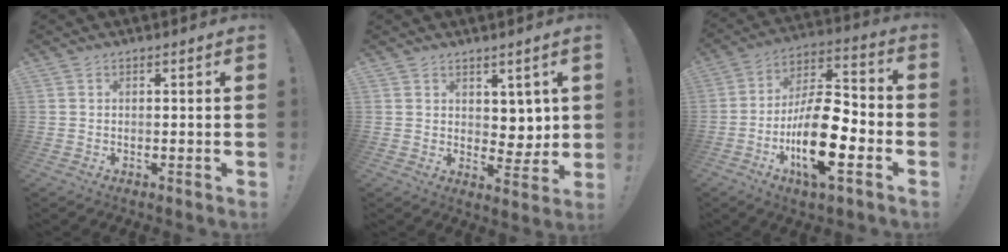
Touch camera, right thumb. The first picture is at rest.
{"total": 5.9, "force": [3.1, 4.6, 2.0], "torque": [-0.013, -0.032, 0.062]}
{"total": 19.8, "force": [-7.2, 7.7, 16.8], "torque": [-0.315, 0.035, -0.111]}